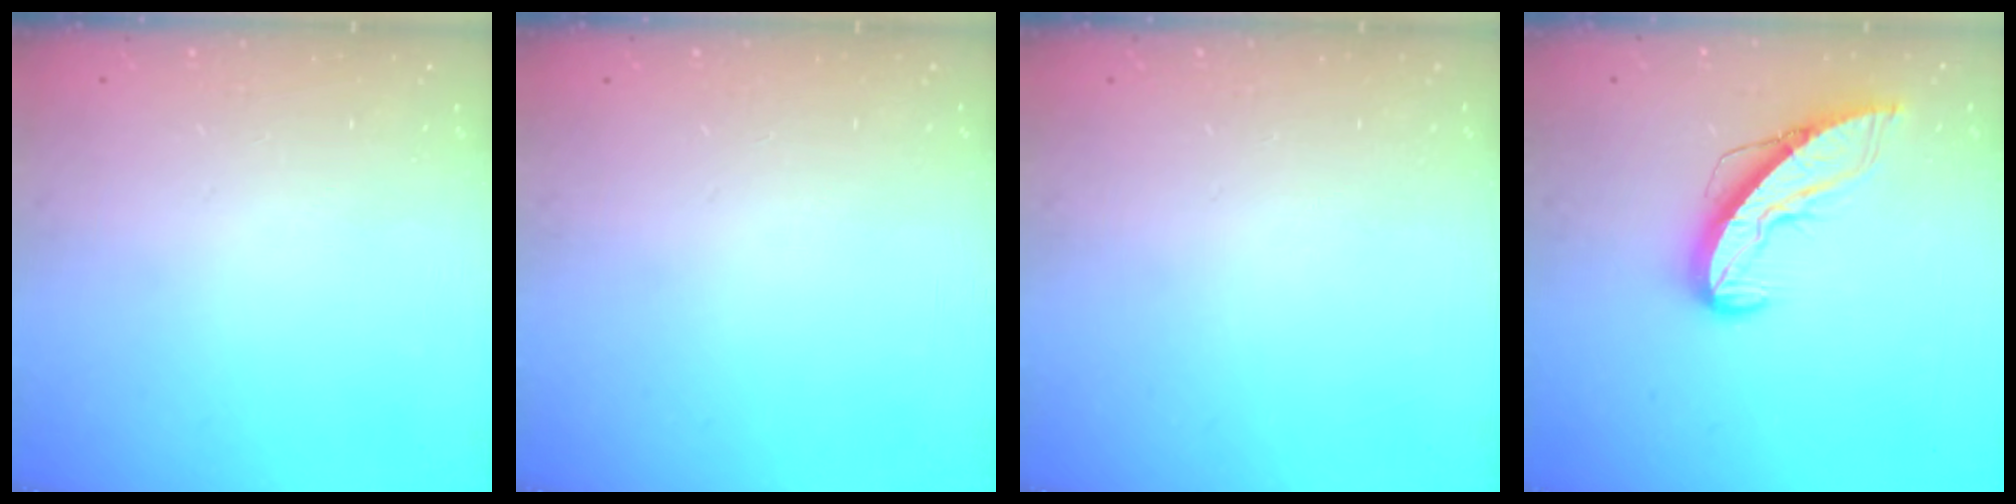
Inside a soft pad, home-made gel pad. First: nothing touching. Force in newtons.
{"total": 0.0}
{"total": 0.0}
{"total": 9.0, "press": 9.0, "slide": 0.9}